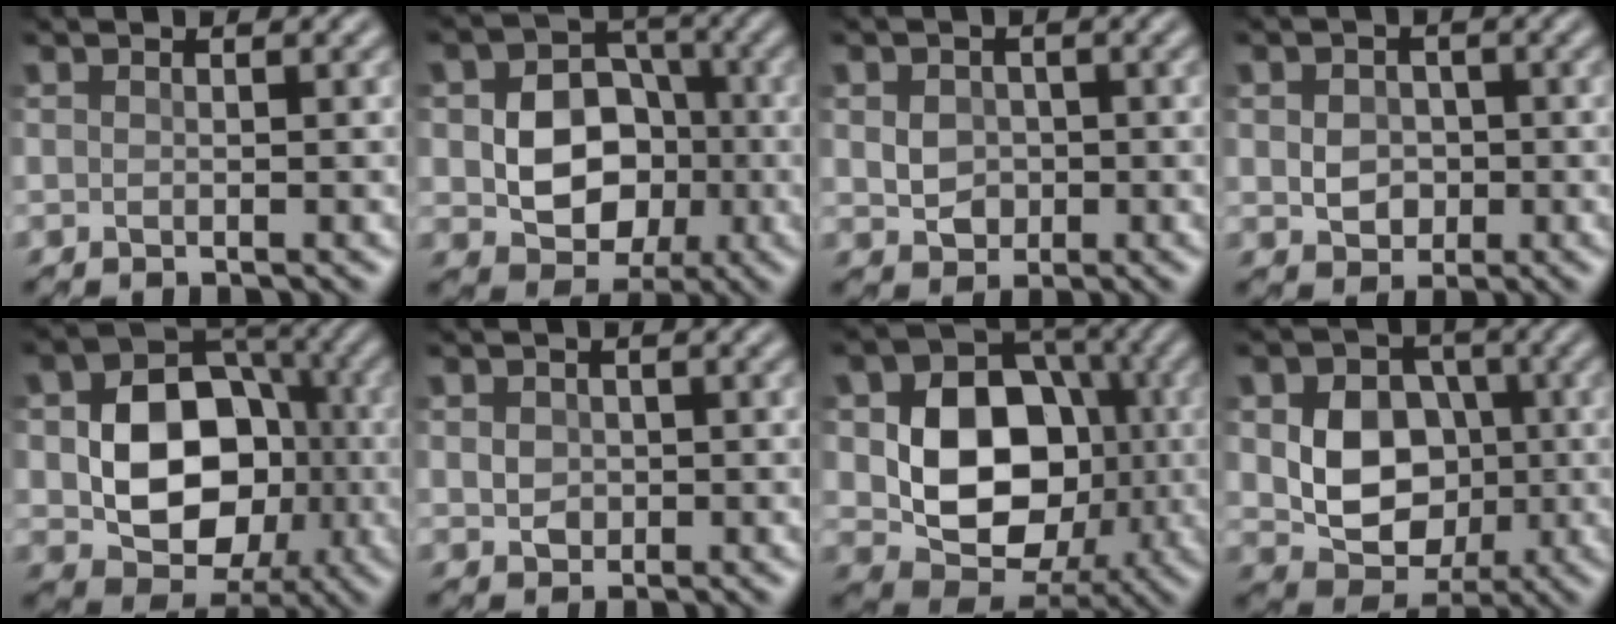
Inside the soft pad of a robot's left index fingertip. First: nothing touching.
{"total": 8.3, "force": [-1.3, 6.6, 5.0], "torque": [-0.069, -0.007, -0.033]}
{"total": 3.3, "force": [-0.2, 2.8, 1.8], "torque": [-0.034, -0.001, -0.008]}
{"total": 3.9, "force": [-0.2, 3.3, 2.1], "torque": [-0.034, 0.005, -0.016]}
{"total": 11.2, "force": [-1.2, 8.3, 7.4], "torque": [-0.109, -0.001, -0.023]}
{"total": 2.0, "force": [-0.1, 1.7, 1.0], "torque": [-0.021, -0.005, -0.002]}
{"total": 11.3, "force": [-0.6, 8.5, 7.4], "torque": [-0.121, -0.007, -0.014]}
{"total": 8.0, "force": [-0.1, 6.4, 4.8], "torque": [-0.085, -0.012, -0.007]}